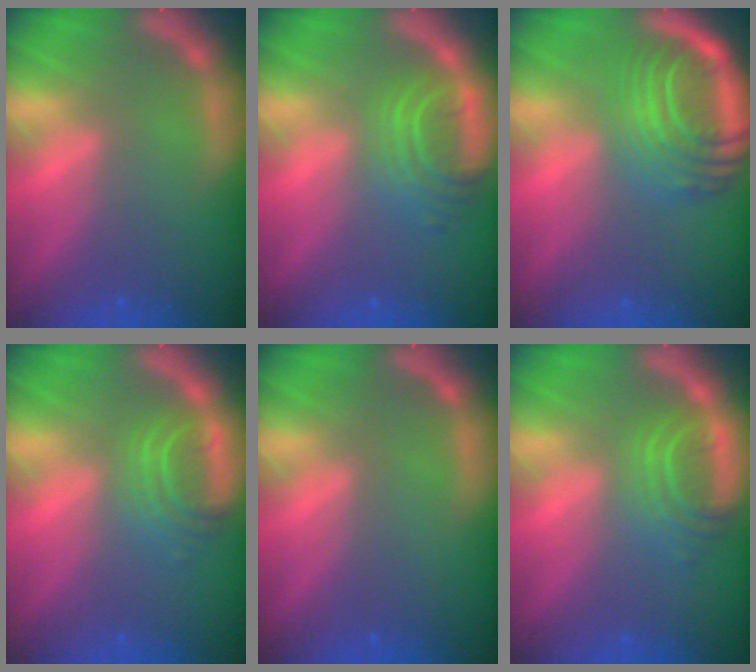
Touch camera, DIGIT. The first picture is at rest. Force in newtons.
{"total": 5.0}
{"total": 10.1}
{"total": 4.0}
{"total": 0.0}
{"total": 4.5}